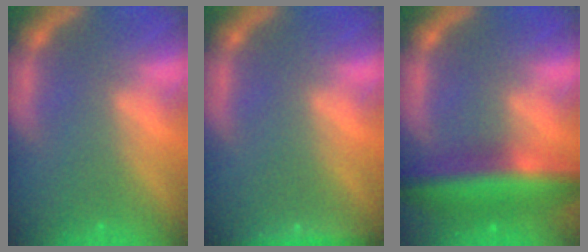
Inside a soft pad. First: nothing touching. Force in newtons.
{"total": 3.5}
{"total": 9.0}